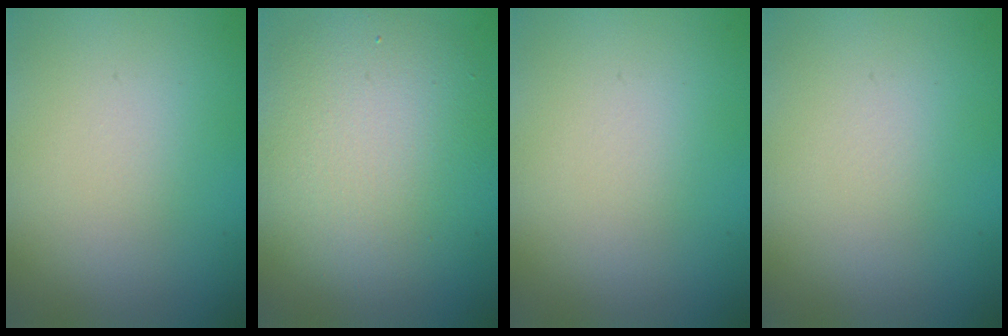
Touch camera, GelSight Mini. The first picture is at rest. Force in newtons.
{"total": 7.1, "press": 7.1, "slide": 0.6}
{"total": 0.0}
{"total": 0.0}